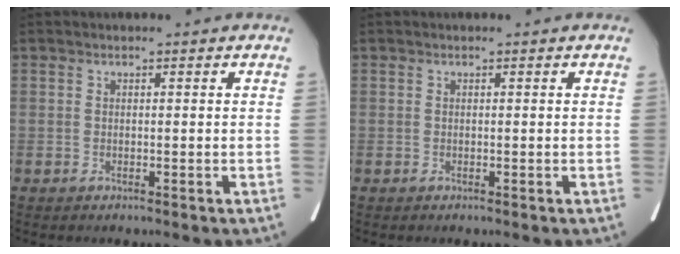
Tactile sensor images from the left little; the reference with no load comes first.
{"total": 0.0}